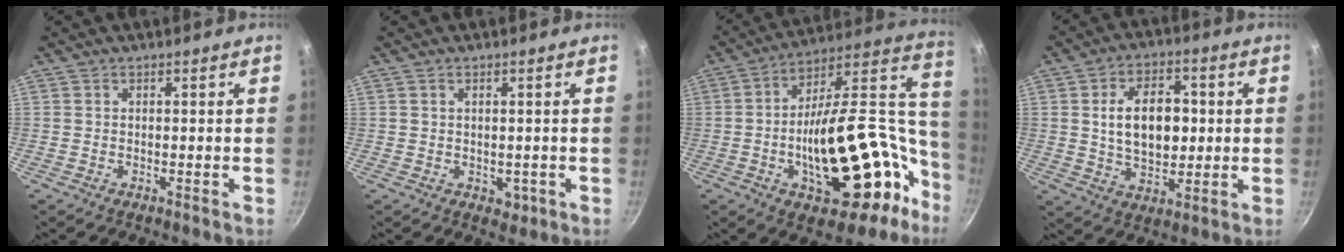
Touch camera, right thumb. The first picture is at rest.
{"total": 2.3, "force": [-0.2, 1.7, 1.5], "torque": [-0.014, -0.001, 0.003]}
{"total": 33.2, "force": [-9.2, 17.0, 27.0], "torque": [-0.352, 0.064, -0.127]}
{"total": 12.7, "force": [1.3, 8.1, 9.7], "torque": [-0.127, 0.003, 0.021]}